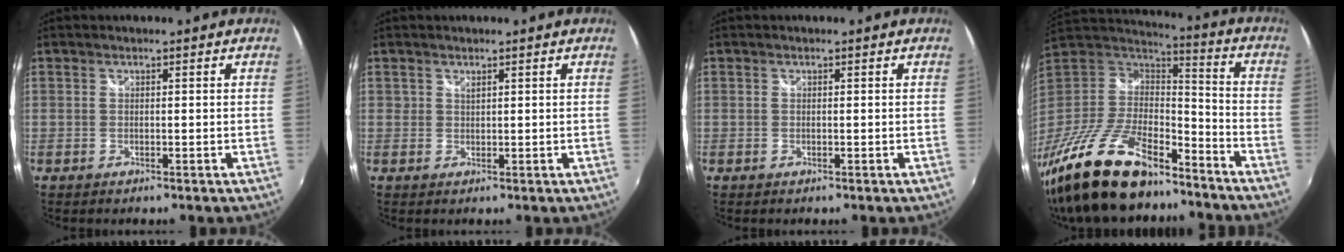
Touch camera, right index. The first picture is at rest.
{"total": 0.8, "force": [0.7, 0.5, 0.2], "torque": [-0.003, 0.000, 0.012]}
{"total": 0.0}
{"total": 27.5, "force": [-19.8, 10.3, 16.2], "torque": [-0.332, -0.029, -0.333]}